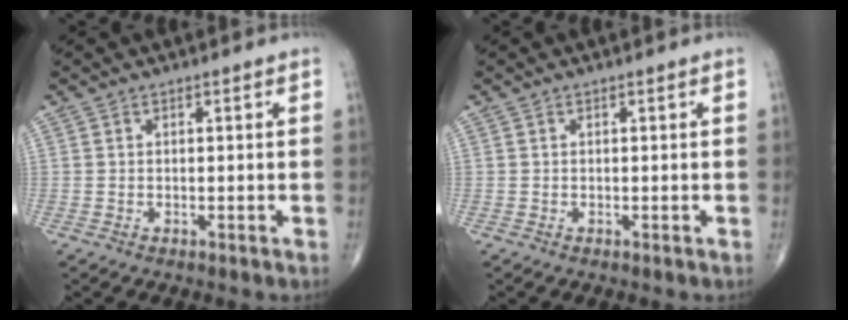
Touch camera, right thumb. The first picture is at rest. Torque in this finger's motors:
{"motor_torque": [0.06, 0.06, -0.13, -0.06, 0.00]}